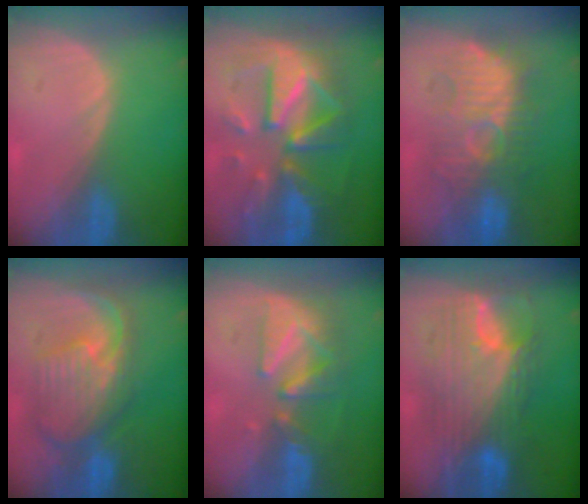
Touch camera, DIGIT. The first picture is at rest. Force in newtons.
{"total": 12.4, "press": 12.3, "slide": 1.2}
{"total": 9.9, "press": 9.9, "slide": 0.3}
{"total": 10.7, "press": 9.5, "slide": 5.0}
{"total": 8.4, "press": 7.8, "slide": 3.1}
{"total": 11.8, "press": 11.7, "slide": 1.1}